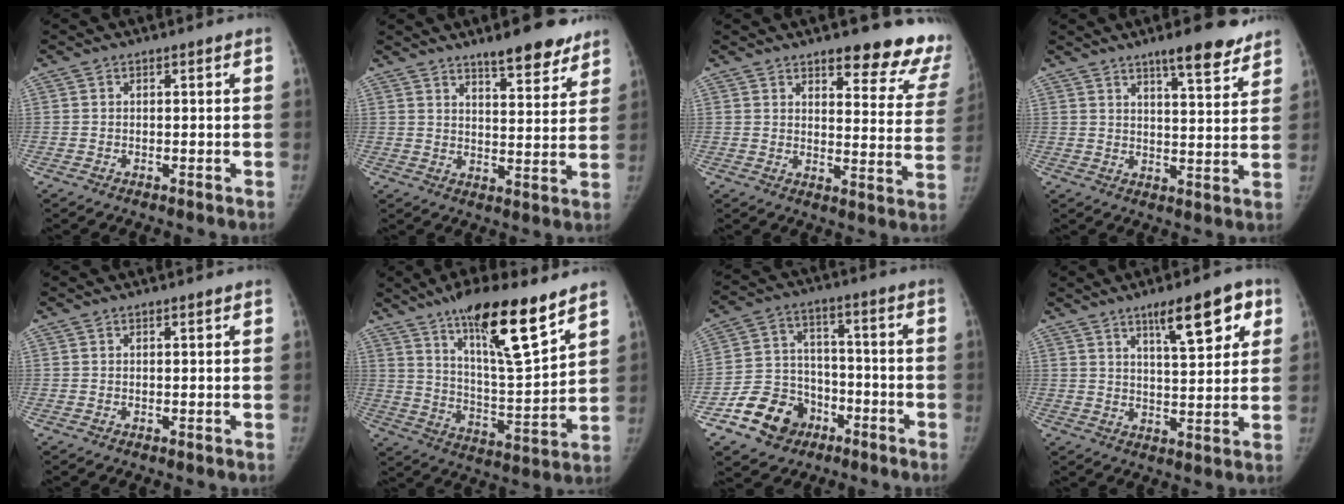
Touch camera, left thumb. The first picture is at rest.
{"total": 10.4, "force": [7.9, 3.0, 6.0], "torque": [-0.052, -0.050, 0.114]}
{"total": 17.2, "force": [14.5, 5.0, 7.6], "torque": [-0.044, -0.106, 0.157]}
{"total": 9.9, "force": [7.3, 2.3, 6.4], "torque": [-0.066, -0.041, 0.103]}
{"total": 0.0}
{"total": 19.0, "force": [12.4, 3.8, 13.8], "torque": [-0.206, -0.067, 0.214]}
{"total": 12.8, "force": [-7.0, 9.8, 4.4], "torque": [-0.045, 0.059, -0.114]}
{"total": 11.2, "force": [5.9, 3.4, 9.0], "torque": [-0.108, -0.022, 0.089]}